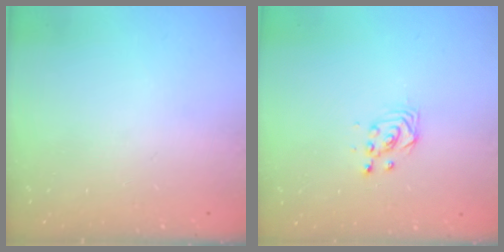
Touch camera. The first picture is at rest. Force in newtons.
{"total": 3.4, "press": 3.4, "slide": 0.1}